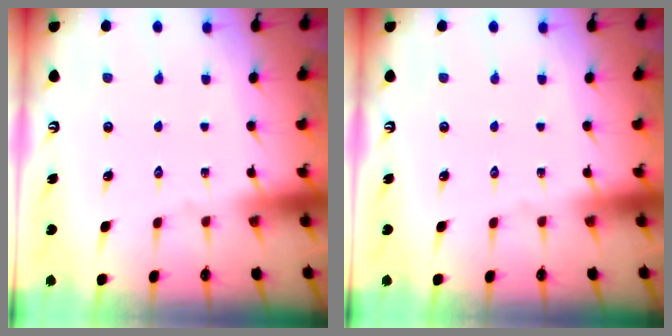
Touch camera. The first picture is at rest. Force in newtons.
{"total": 0.0}